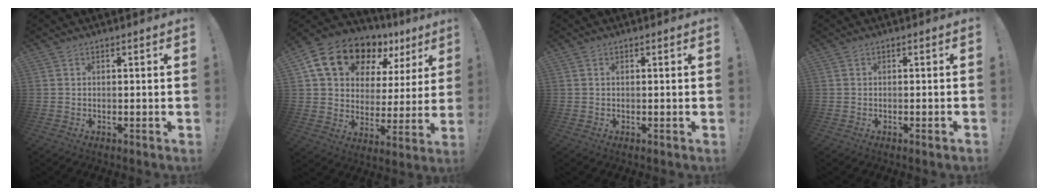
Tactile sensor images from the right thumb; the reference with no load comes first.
{"total": 17.0, "force": [11.1, 10.0, 8.2], "torque": [-0.130, -0.066, 0.207]}
{"total": 0.0}
{"total": 0.8, "force": [-0.6, -0.1, 0.5], "torque": [-0.011, 0.002, -0.010]}